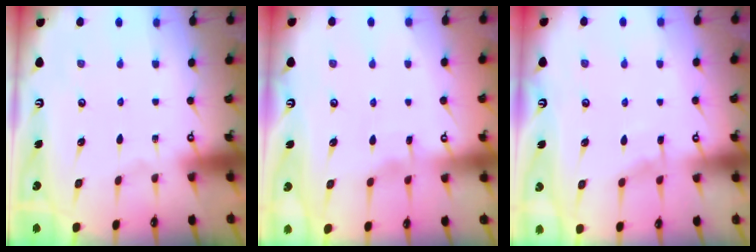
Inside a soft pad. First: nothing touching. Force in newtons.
{"total": 3.9, "press": 3.9, "slide": 0.5}
{"total": 4.8, "press": 4.7, "slide": 0.5}